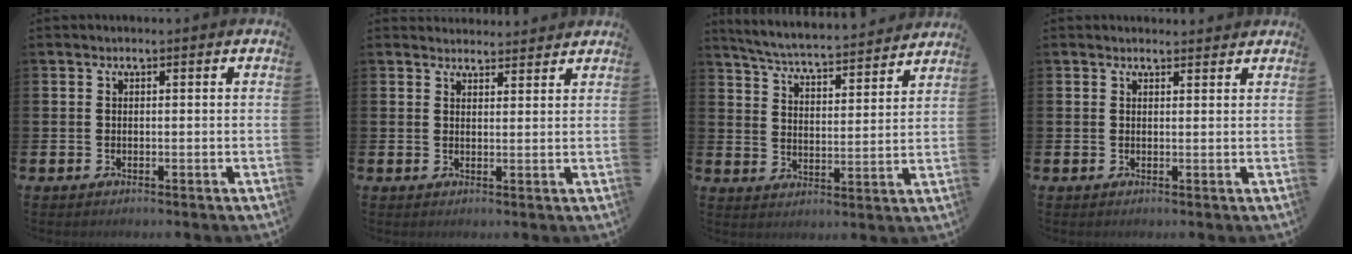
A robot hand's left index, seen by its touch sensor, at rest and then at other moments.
{"total": 2.7, "force": [2.6, 0.6, -0.2], "torque": [0.009, -0.016, 0.047]}
{"total": 5.7, "force": [5.6, 0.0, 1.2], "torque": [-0.048, -0.046, 0.095]}
{"total": 1.3, "force": [1.3, 0.3, 0.0], "torque": [0.005, -0.004, 0.022]}